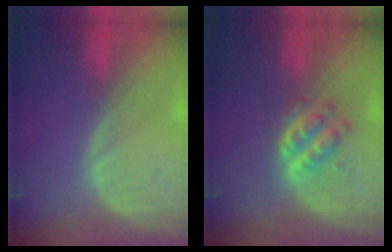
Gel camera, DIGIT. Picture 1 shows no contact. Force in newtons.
{"total": 4.4, "press": 4.1, "slide": 1.5}